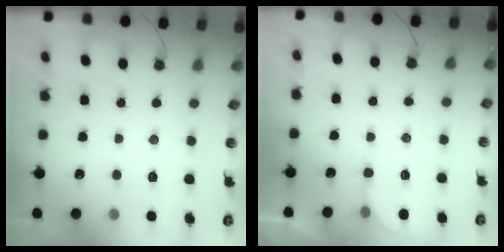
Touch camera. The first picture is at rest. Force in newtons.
{"total": 2.6, "press": 2.6, "slide": 0.2}